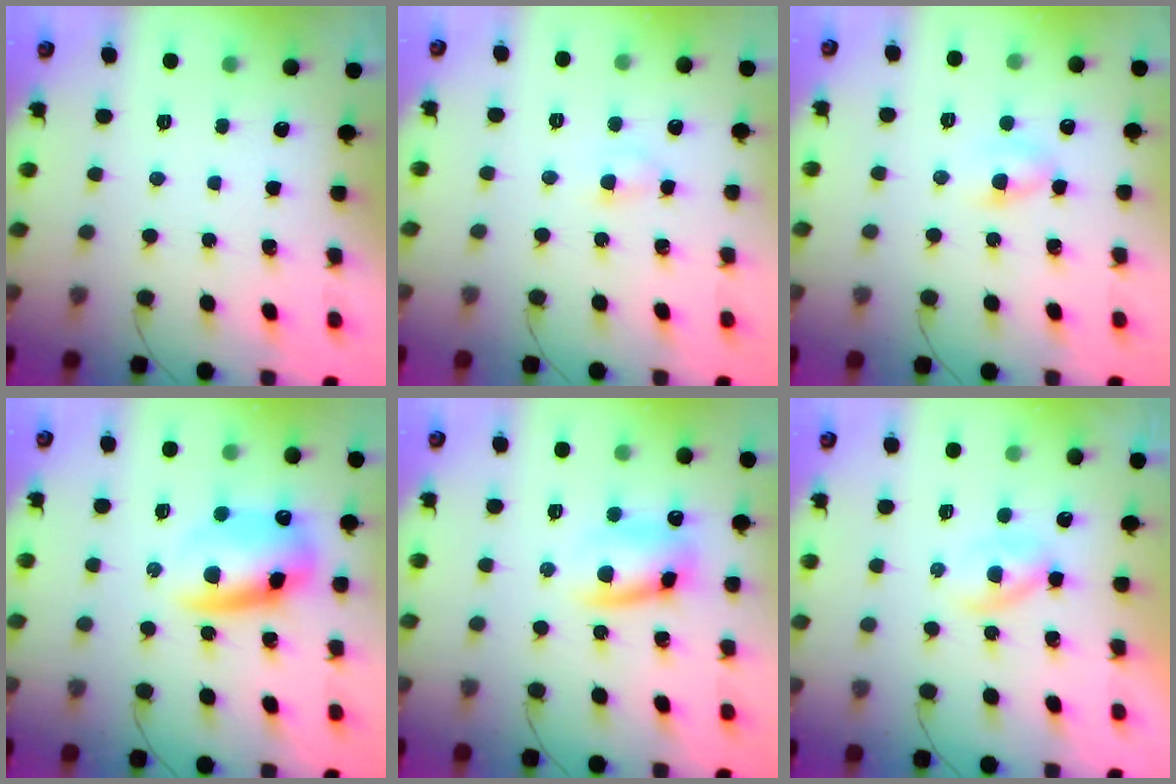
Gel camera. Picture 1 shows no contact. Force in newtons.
{"total": 3.3, "press": 3.0, "slide": 1.2}
{"total": 3.9, "press": 3.6, "slide": 1.6}
{"total": 12.2, "press": 11.9, "slide": 2.7}
{"total": 10.7, "press": 10.6, "slide": 1.6}
{"total": 2.4, "press": 2.2, "slide": 1.0}